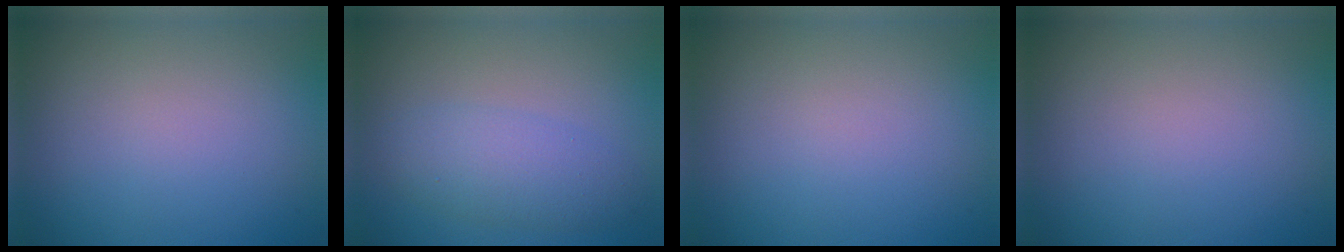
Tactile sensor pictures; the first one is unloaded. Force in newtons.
{"total": 3.7, "press": 3.7, "slide": 0.1}
{"total": 0.0}
{"total": 0.0}